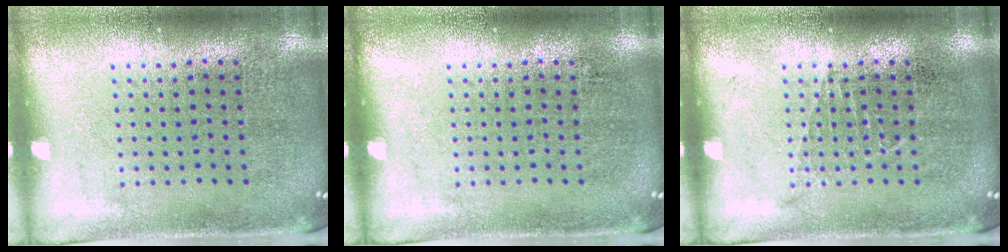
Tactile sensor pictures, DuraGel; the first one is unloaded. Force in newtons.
{"total": 0.0}
{"total": 0.5, "press": 0.5, "slide": 0.1}